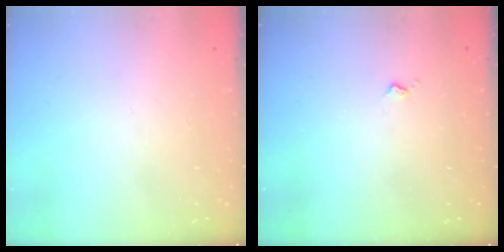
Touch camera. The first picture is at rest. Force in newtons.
{"total": 3.6, "press": 3.5, "slide": 0.5}